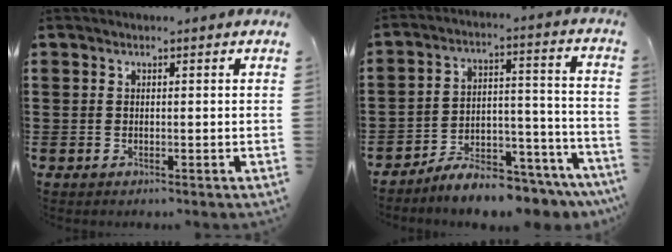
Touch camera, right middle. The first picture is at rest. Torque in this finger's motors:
{"motor_torque": [1.45, -0.69, 0.71, 0.20]}